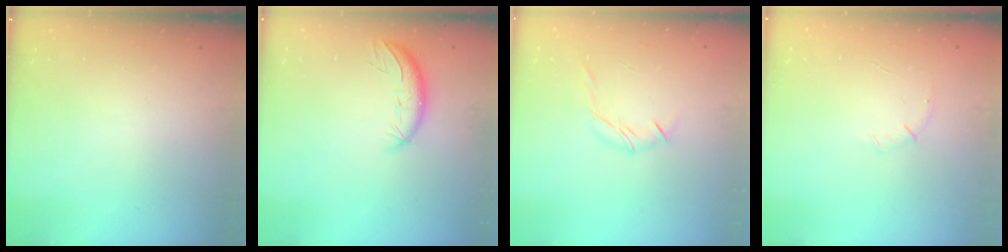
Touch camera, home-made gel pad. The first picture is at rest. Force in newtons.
{"total": 9.6, "press": 9.3, "slide": 2.5}
{"total": 6.4, "press": 6.3, "slide": 0.9}
{"total": 5.1, "press": 4.9, "slide": 1.4}